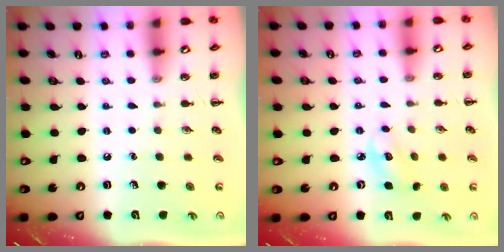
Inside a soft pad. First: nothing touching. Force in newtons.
{"total": 3.8, "press": 3.7, "slide": 0.9}